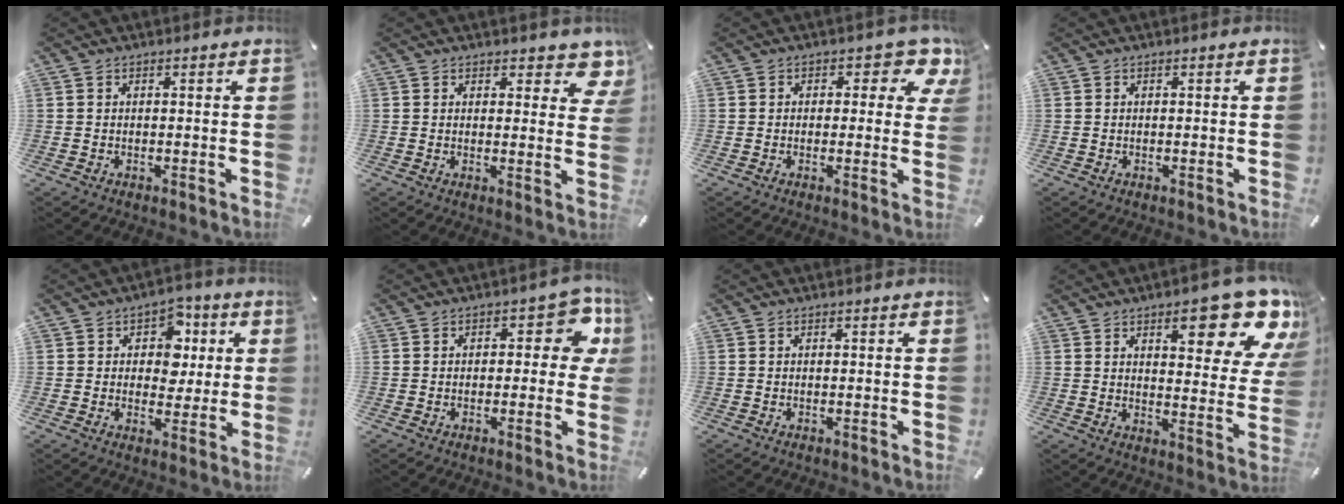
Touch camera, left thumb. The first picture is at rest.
{"total": 5.4, "force": [3.9, 2.9, 2.5], "torque": [-0.010, -0.026, 0.063]}
{"total": 6.3, "force": [2.7, 3.7, 4.4], "torque": [-0.045, -0.014, 0.041]}
{"total": 0.0}
{"total": 8.9, "force": [1.9, 7.5, 4.4], "torque": [-0.050, -0.004, 0.029]}
{"total": 8.6, "force": [2.3, 4.8, 6.8], "torque": [-0.066, -0.009, 0.033]}
{"total": 0.0}
{"total": 17.0, "force": [10.5, 6.2, 11.9], "torque": [-0.147, -0.074, 0.168]}